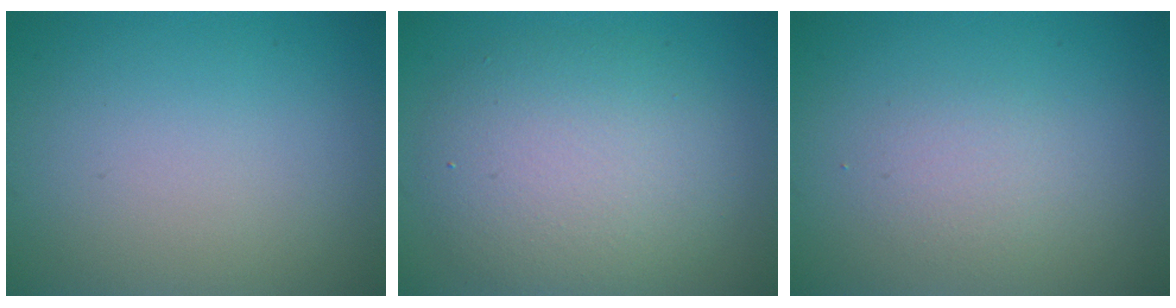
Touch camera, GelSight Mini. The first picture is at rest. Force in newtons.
{"total": 6.2, "press": 6.2, "slide": 0.7}
{"total": 1.7, "press": 1.7, "slide": 0.2}